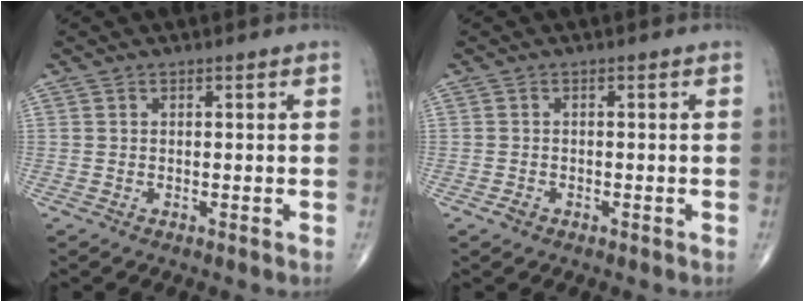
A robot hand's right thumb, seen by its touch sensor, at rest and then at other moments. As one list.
[{"total": 1.1, "force": [-0.7, 0.8, 0.5], "torque": [-0.009, 0.005, -0.012]}]